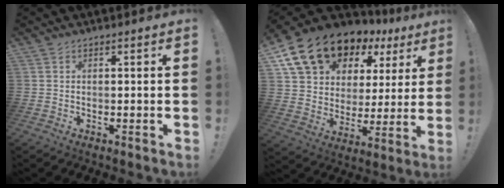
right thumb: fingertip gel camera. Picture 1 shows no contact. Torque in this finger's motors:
{"motor_torque": [0.02, 2.34, 1.45, 1.32, 0.20]}